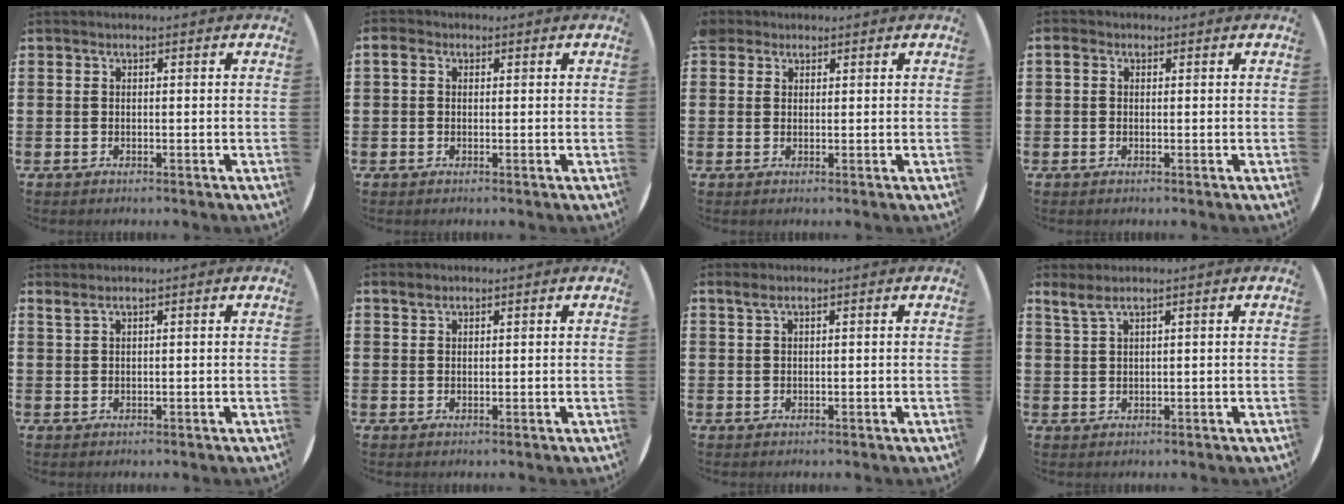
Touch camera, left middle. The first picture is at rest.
{"total": 1.2, "force": [0.4, 1.0, 0.6], "torque": [-0.007, 0.005, 0.005]}
{"total": 1.3, "force": [1.1, 0.7, 0.1], "torque": [0.004, 0.000, 0.020]}
{"total": 0.7, "force": [0.2, 0.6, 0.3], "torque": [-0.008, 0.007, 0.003]}
{"total": 0.9, "force": [0.7, -0.1, 0.4], "torque": [-0.009, 0.000, 0.014]}
{"total": 1.4, "force": [1.2, 0.7, 0.4], "torque": [-0.002, 0.001, 0.020]}
{"total": 1.0, "force": [0.7, 0.1, 0.7], "torque": [-0.014, 0.003, 0.012]}
{"total": 1.9, "force": [1.5, 0.1, 1.3], "torque": [-0.027, 0.001, 0.027]}